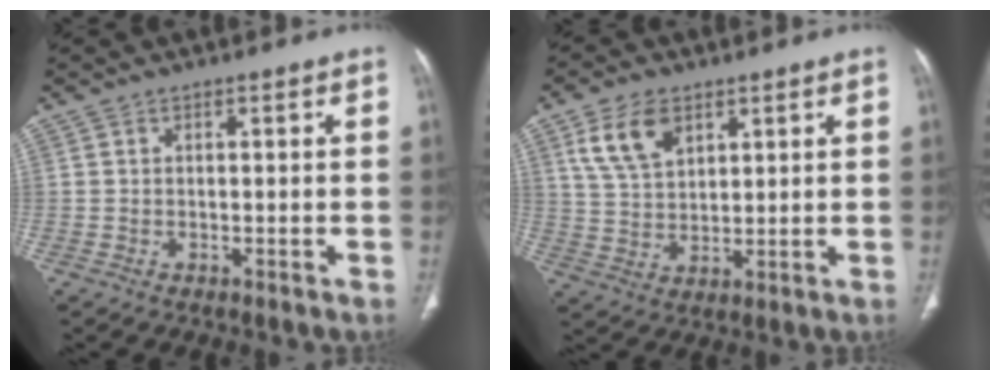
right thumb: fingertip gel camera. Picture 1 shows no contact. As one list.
[{"total": 9.1, "force": [4.6, 5.5, 5.6], "torque": [-0.093, -0.014, 0.094]}]